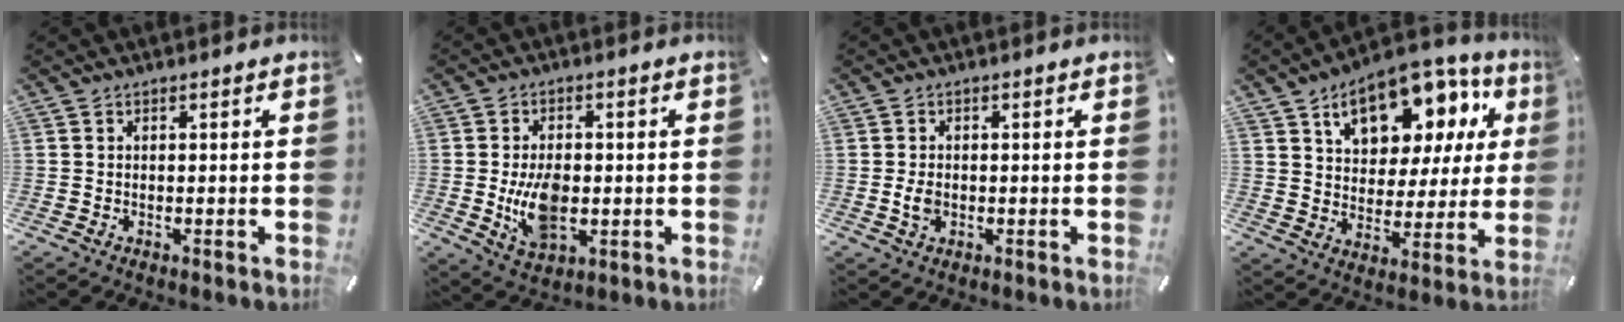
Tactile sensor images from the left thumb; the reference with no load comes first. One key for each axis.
{"total": 10.0, "fx": -0.9, "fy": 6.2, "fz": 7.8, "tx": -0.140, "ty": -0.008, "tz": -0.015}
{"total": 3.0, "fx": -0.3, "fy": 2.2, "fz": 2.1, "tx": -0.044, "ty": 0.002, "tz": -0.006}
{"total": 16.1, "fx": 9.3, "fy": 9.8, "fz": 8.8, "tx": -0.141, "ty": -0.049, "tz": 0.162}